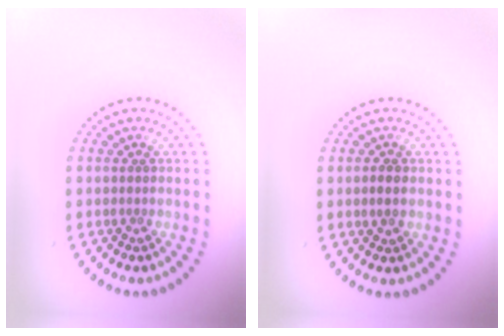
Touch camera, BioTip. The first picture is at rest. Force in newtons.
{"total": 1.2, "press": 1.2, "slide": 0.1}